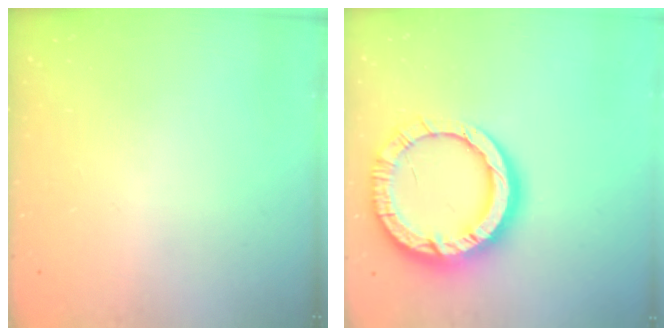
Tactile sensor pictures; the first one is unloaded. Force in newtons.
{"total": 17.5, "press": 17.4, "slide": 1.5}